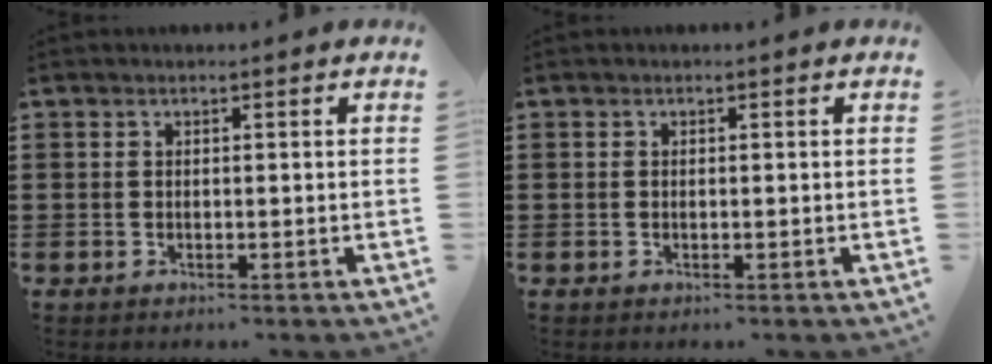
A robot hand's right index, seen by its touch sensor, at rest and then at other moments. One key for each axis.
{"total": 0.0}